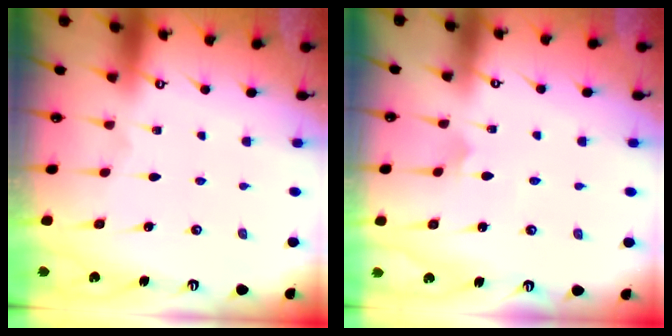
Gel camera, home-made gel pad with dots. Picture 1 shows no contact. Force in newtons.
{"total": 2.7, "press": 2.7, "slide": 0.1}